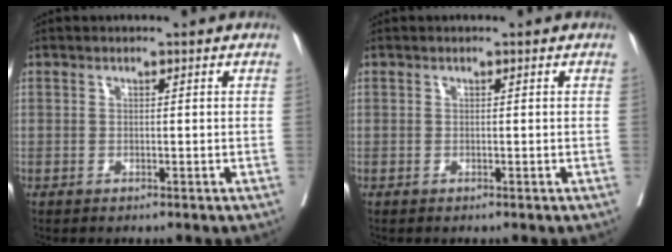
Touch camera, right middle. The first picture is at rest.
{"total": 0.0}